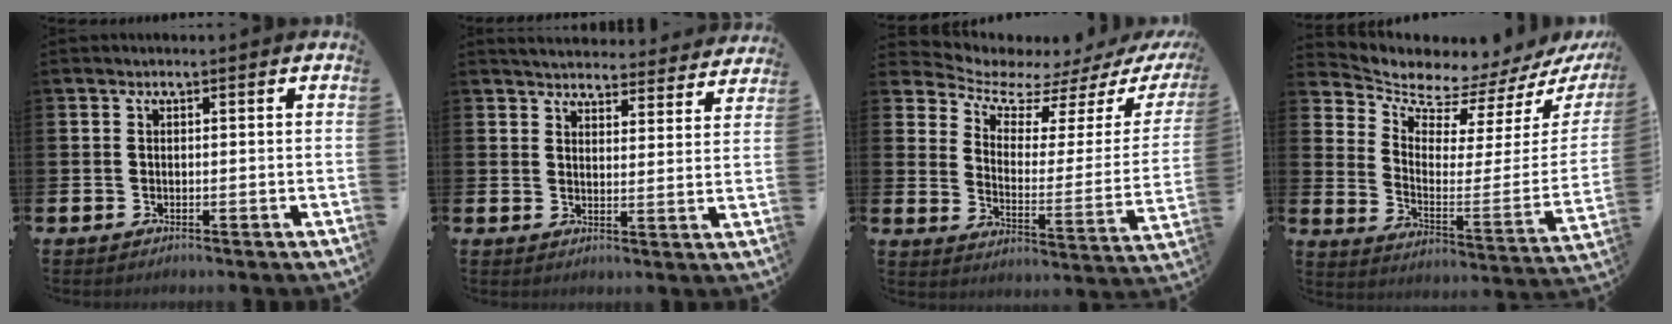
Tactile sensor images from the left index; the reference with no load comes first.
{"total": 4.7, "force": [4.7, 0.7, 0.2], "torque": [-0.017, -0.033, 0.082]}
{"total": 5.7, "force": [5.1, 2.2, 1.1], "torque": [-0.052, -0.048, 0.081]}
{"total": 6.2, "force": [6.0, 1.6, 0.3], "torque": [-0.033, -0.073, 0.096]}